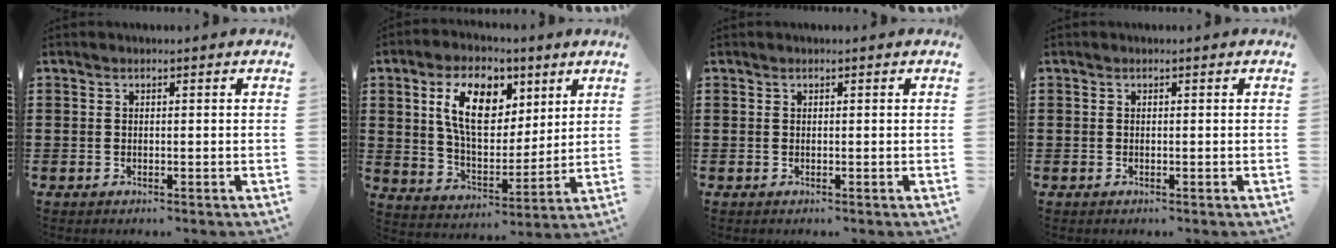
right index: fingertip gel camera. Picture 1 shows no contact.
{"total": 11.1, "force": [4.5, 6.5, 7.7], "torque": [-0.158, 0.012, 0.082]}
{"total": 0.0}
{"total": 0.0}